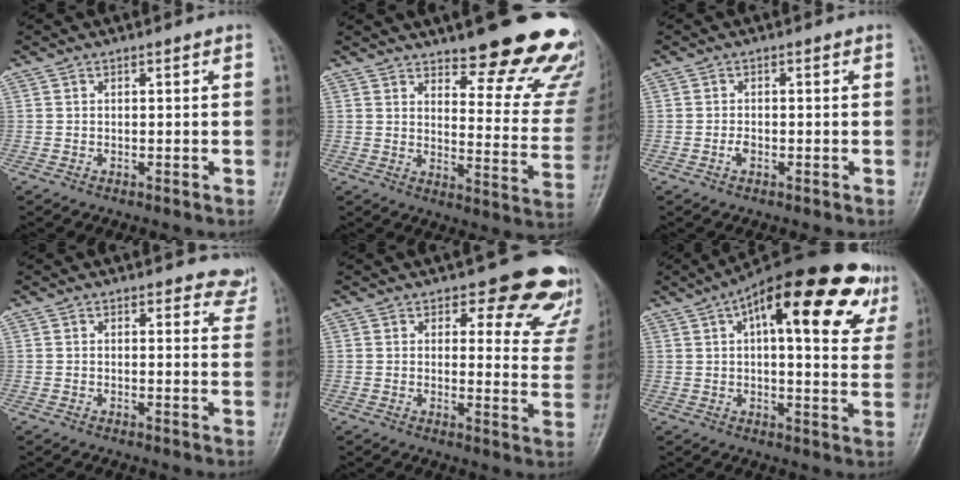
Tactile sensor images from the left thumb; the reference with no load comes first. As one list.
[{"total": 21.4, "force": [15.9, 6.0, 13.1], "torque": [-0.120, -0.102, 0.194]}, {"total": 1.4, "force": [-0.5, 0.9, 1.0], "torque": [-0.013, 0.002, -0.013]}, {"total": 4.9, "force": [4.4, 2.0, 0.5], "torque": [0.030, -0.028, 0.026]}, {"total": 14.7, "force": [11.8, 6.2, 6.1], "torque": [-0.002, -0.080, 0.109]}, {"total": 25.8, "force": [11.7, 9.3, 21.0], "torque": [-0.277, 0.012, 0.158]}]